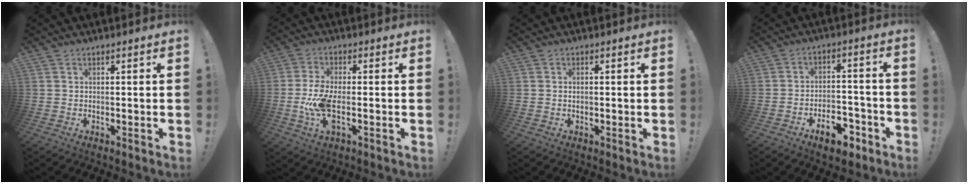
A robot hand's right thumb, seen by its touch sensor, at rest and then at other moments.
{"total": 10.0, "force": [-2.2, 4.1, 8.9], "torque": [-0.189, -0.007, -0.036]}
{"total": 0.9, "force": [-0.1, 0.4, 0.8], "torque": [-0.023, 0.006, 0.000]}
{"total": 9.8, "force": [-6.2, 5.4, 5.4], "torque": [-0.047, 0.057, -0.100]}